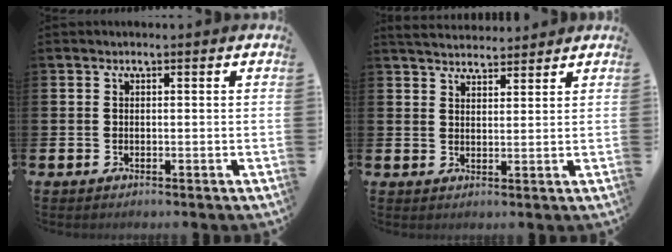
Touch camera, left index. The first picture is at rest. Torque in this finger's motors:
{"motor_torque": [0.89, -1.25, 0.26, 0.05]}